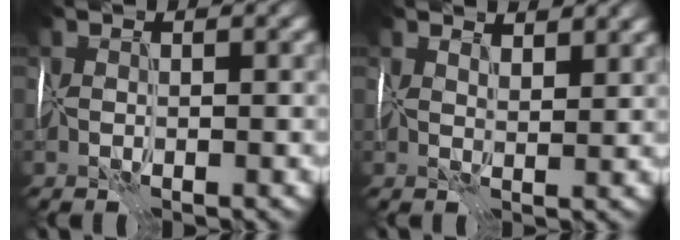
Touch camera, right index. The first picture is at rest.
{"total": 3.1, "force": [2.7, 0.7, 1.2], "torque": [-0.018, -0.001, 0.034]}